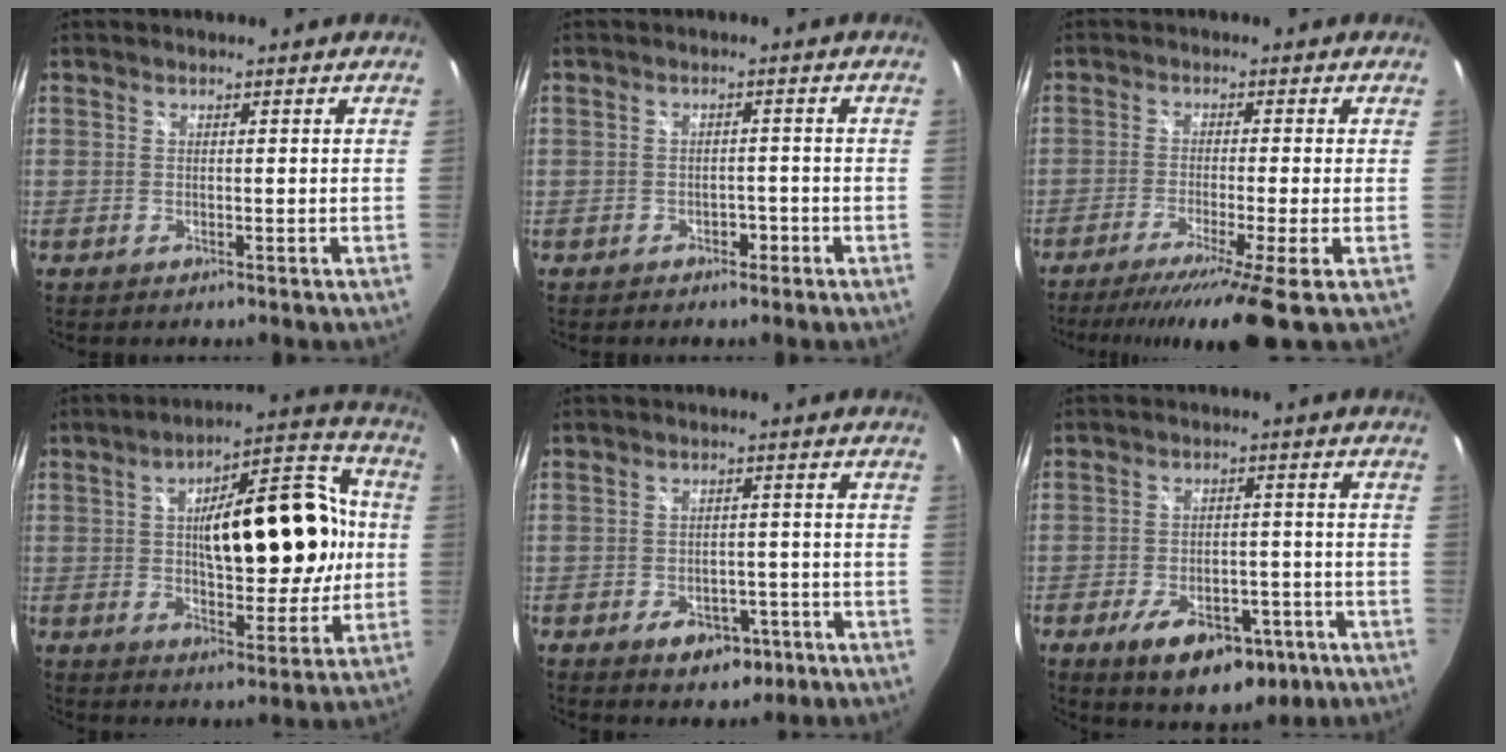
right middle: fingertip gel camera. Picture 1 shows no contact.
{"total": 1.6, "force": [-0.8, 1.4, 0.1], "torque": [0.001, 0.010, -0.008]}
{"total": 10.4, "force": [-7.2, -1.9, 7.2], "torque": [-0.147, -0.034, -0.119]}
{"total": 19.7, "force": [2.3, 8.3, 17.7], "torque": [-0.268, 0.032, 0.037]}
{"total": 6.4, "force": [-3.1, 4.5, 3.3], "torque": [-0.064, 0.009, -0.030]}
{"total": 13.2, "force": [-7.2, 7.2, 8.5], "torque": [-0.154, -0.003, -0.094]}